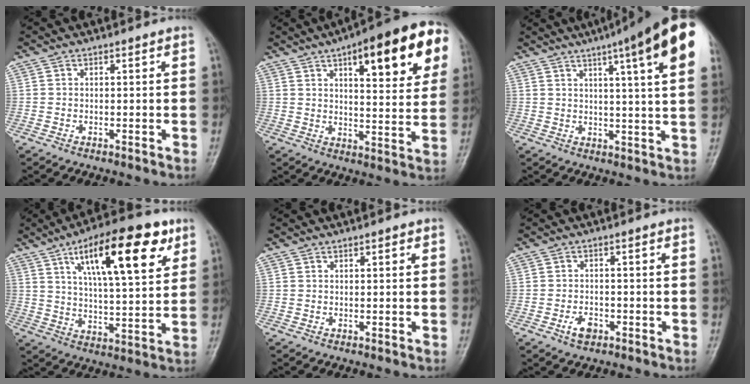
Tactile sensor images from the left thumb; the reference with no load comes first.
{"total": 21.0, "force": [9.2, 6.8, 17.6], "torque": [-0.202, -0.011, 0.119]}
{"total": 18.7, "force": [9.3, 2.2, 16.1], "torque": [-0.214, -0.012, 0.109]}
{"total": 19.5, "force": [9.2, 6.5, 15.9], "torque": [-0.218, -0.026, 0.145]}
{"total": 0.8, "force": [0.5, 0.3, 0.6], "torque": [-0.007, 0.000, 0.005]}
{"total": 3.1, "force": [-1.6, 1.9, 1.9], "torque": [-0.032, 0.008, -0.026]}